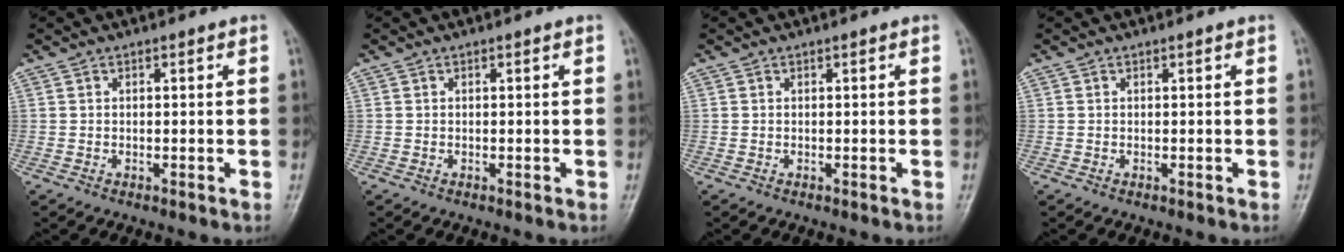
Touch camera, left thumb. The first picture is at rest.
{"total": 0.0}
{"total": 0.0}
{"total": 0.0}